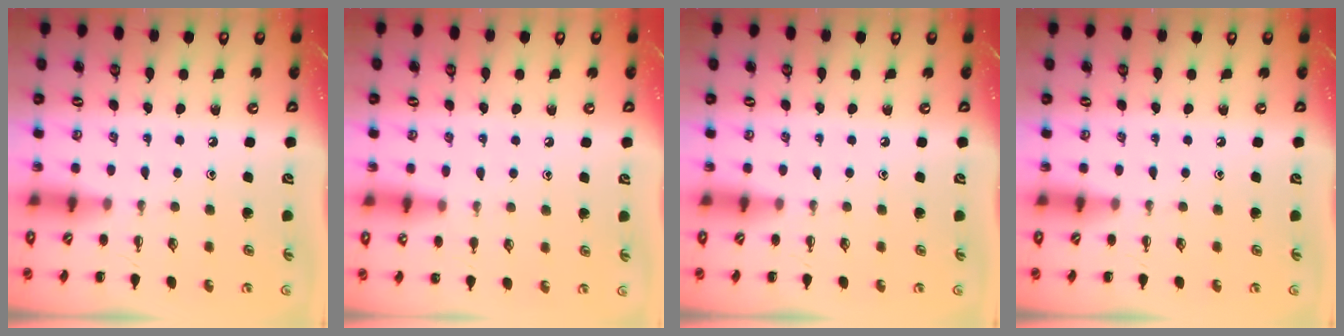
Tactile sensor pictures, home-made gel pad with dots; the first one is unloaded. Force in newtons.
{"total": 5.1, "press": 4.8, "slide": 1.7}
{"total": 0.0}
{"total": 0.0}